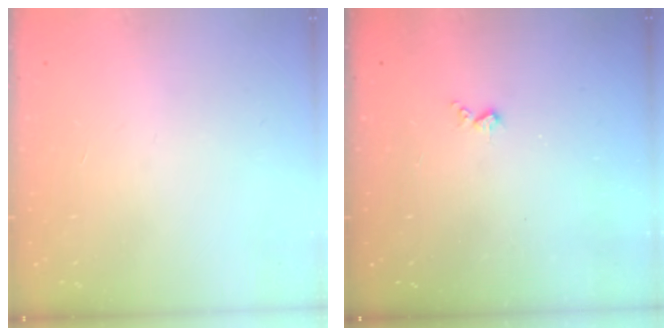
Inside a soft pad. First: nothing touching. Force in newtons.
{"total": 3.4, "press": 3.4, "slide": 0.5}